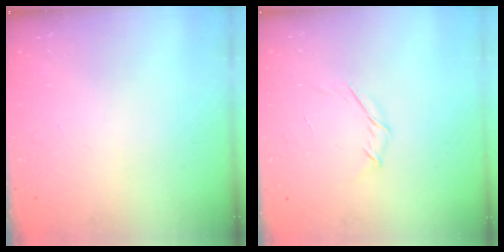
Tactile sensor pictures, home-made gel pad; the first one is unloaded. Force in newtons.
{"total": 3.8, "press": 3.7, "slide": 0.9}